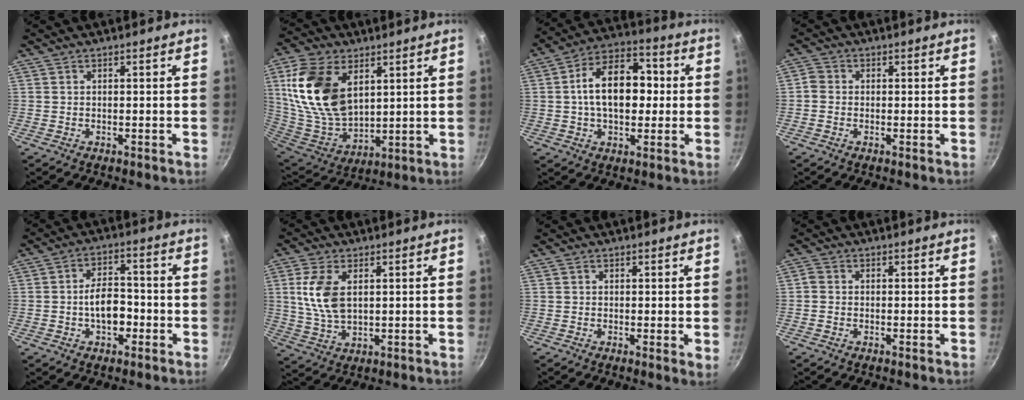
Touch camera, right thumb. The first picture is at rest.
{"total": 19.5, "force": [6.7, 12.1, 13.8], "torque": [-0.250, -0.033, 0.141]}
{"total": 15.2, "force": [0.8, 9.6, 11.7], "torque": [-0.150, 0.031, -0.002]}
{"total": 2.3, "force": [-0.5, 2.0, 1.0], "torque": [-0.014, 0.011, -0.018]}
{"total": 7.8, "force": [-2.0, 4.8, 5.8], "torque": [-0.069, 0.023, -0.035]}
{"total": 9.2, "force": [2.1, 5.2, 7.3], "torque": [-0.145, -0.011, 0.045]}
{"total": 2.0, "force": [0.6, 0.7, 1.8], "torque": [-0.021, -0.008, 0.005]}
{"total": 1.5, "force": [-0.3, 1.3, 0.7], "torque": [-0.015, 0.006, -0.013]}